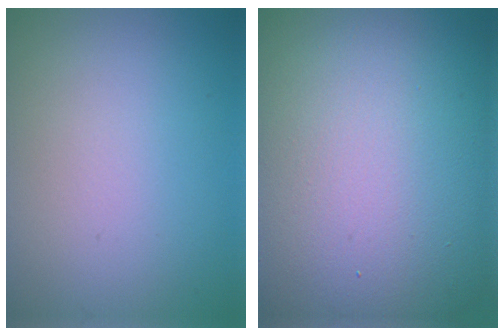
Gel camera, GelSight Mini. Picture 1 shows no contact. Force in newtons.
{"total": 22.2, "press": 22.2, "slide": 1.0}